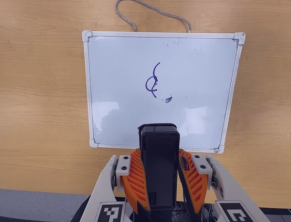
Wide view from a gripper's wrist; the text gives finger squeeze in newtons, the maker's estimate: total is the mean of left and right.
{"total": 9.3, "left": 7.7, "right": 10.9}